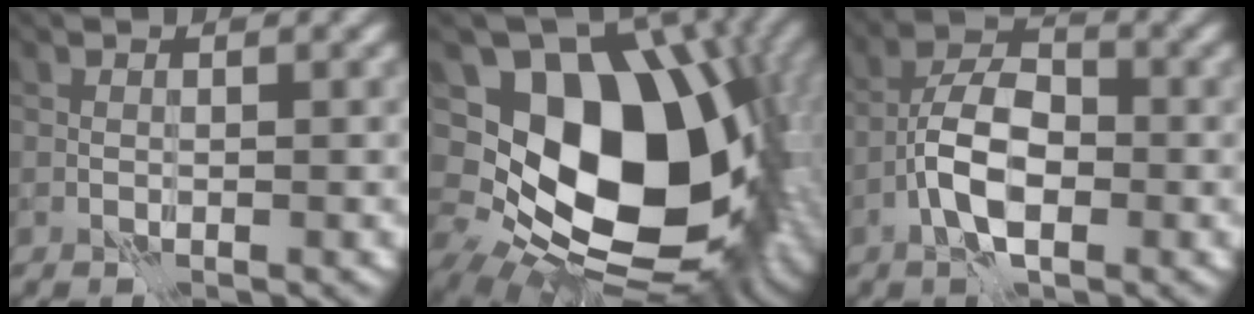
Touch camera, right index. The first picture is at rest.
{"total": 16.8, "force": [1.8, 11.6, 12.0], "torque": [-0.190, -0.013, 0.046]}
{"total": 5.6, "force": [-2.4, 2.7, 4.4], "torque": [-0.076, 0.009, -0.048]}